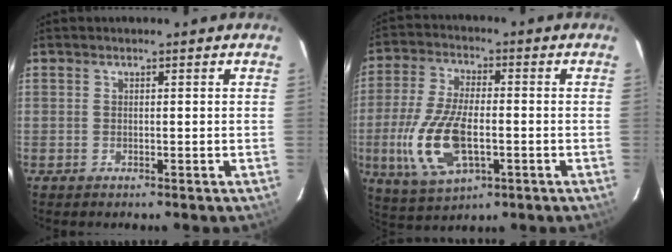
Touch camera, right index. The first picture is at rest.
{"total": 14.4, "force": [-3.4, 6.5, 12.3], "torque": [-0.268, -0.007, -0.056]}